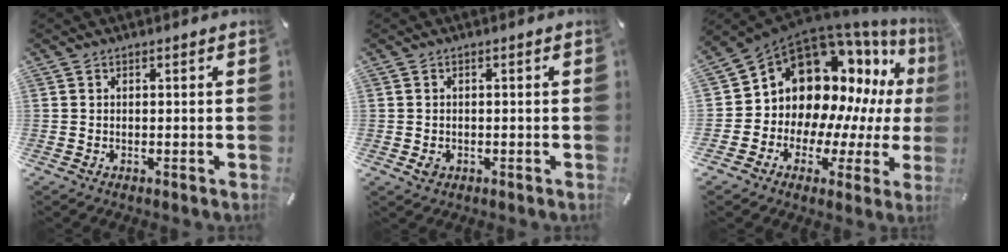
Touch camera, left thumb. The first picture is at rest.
{"total": 1.9, "force": [-0.6, 1.4, 1.0], "torque": [-0.018, 0.002, -0.012]}
{"total": 17.0, "force": [7.8, 12.9, 8.0], "torque": [-0.120, -0.107, 0.157]}